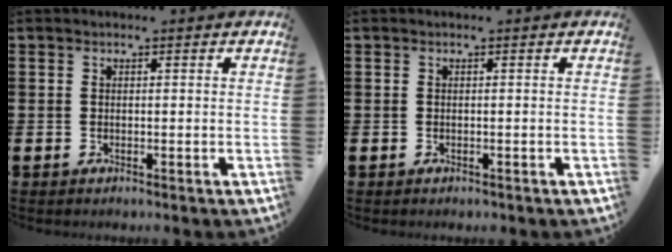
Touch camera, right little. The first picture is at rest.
{"total": 0.0}